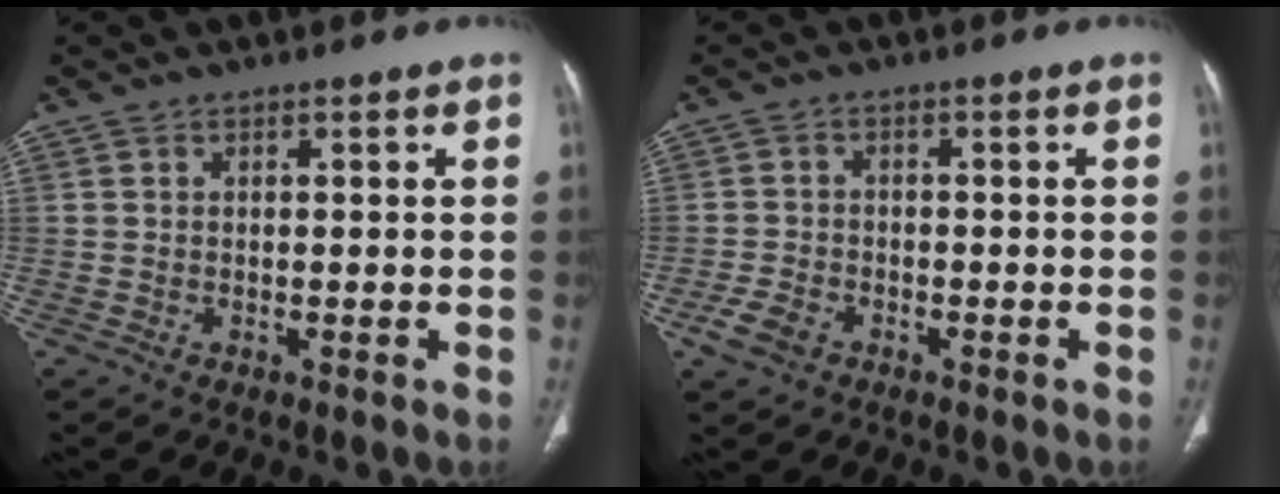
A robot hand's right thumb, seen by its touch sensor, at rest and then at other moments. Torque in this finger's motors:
{"motor_torque": [3.23, 1.78, 0.03, -0.25, 0.00]}